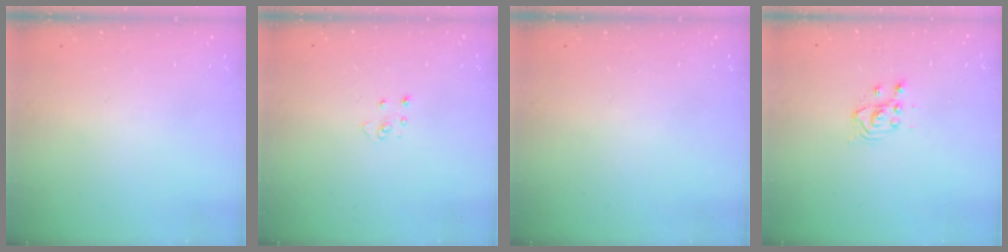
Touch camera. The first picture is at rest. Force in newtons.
{"total": 3.4, "press": 3.4, "slide": 0.1}
{"total": 0.0}
{"total": 2.4, "press": 2.4, "slide": 0.2}